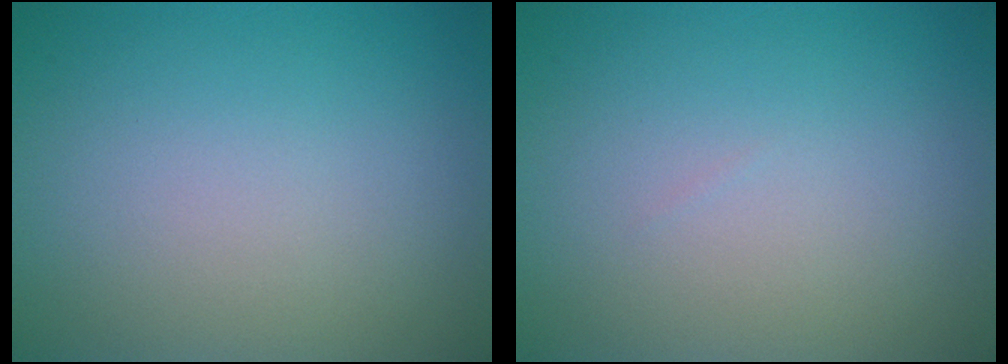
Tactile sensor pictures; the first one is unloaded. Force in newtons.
{"total": 0.0}